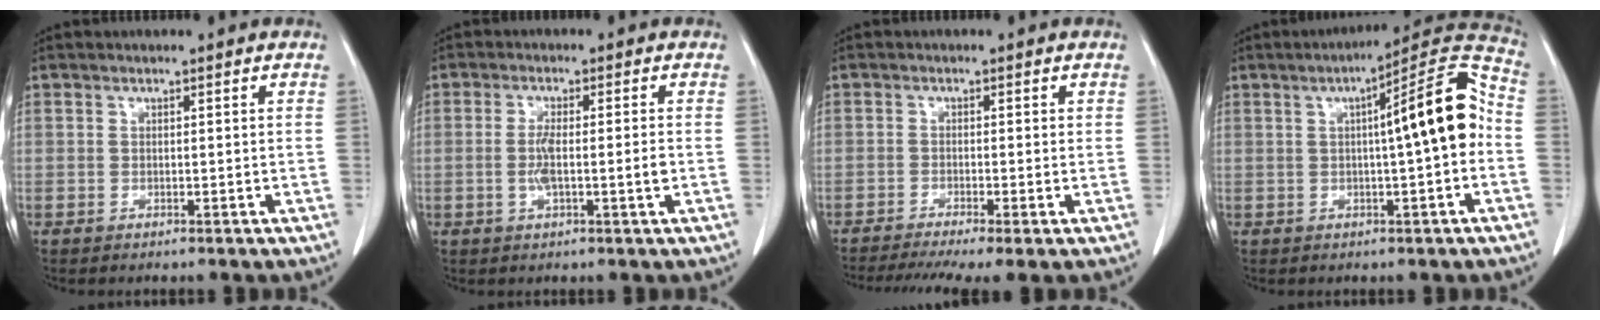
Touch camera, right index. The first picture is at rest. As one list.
[{"total": 4.6, "force": [-0.8, 0.3, 4.5], "torque": [-0.091, -0.003, -0.014]}, {"total": 7.5, "force": [-5.2, 0.6, 5.3], "torque": [-0.089, -0.009, -0.086]}, {"total": 11.9, "force": [0.3, 1.0, 11.8], "torque": [-0.162, 0.034, 0.000]}]